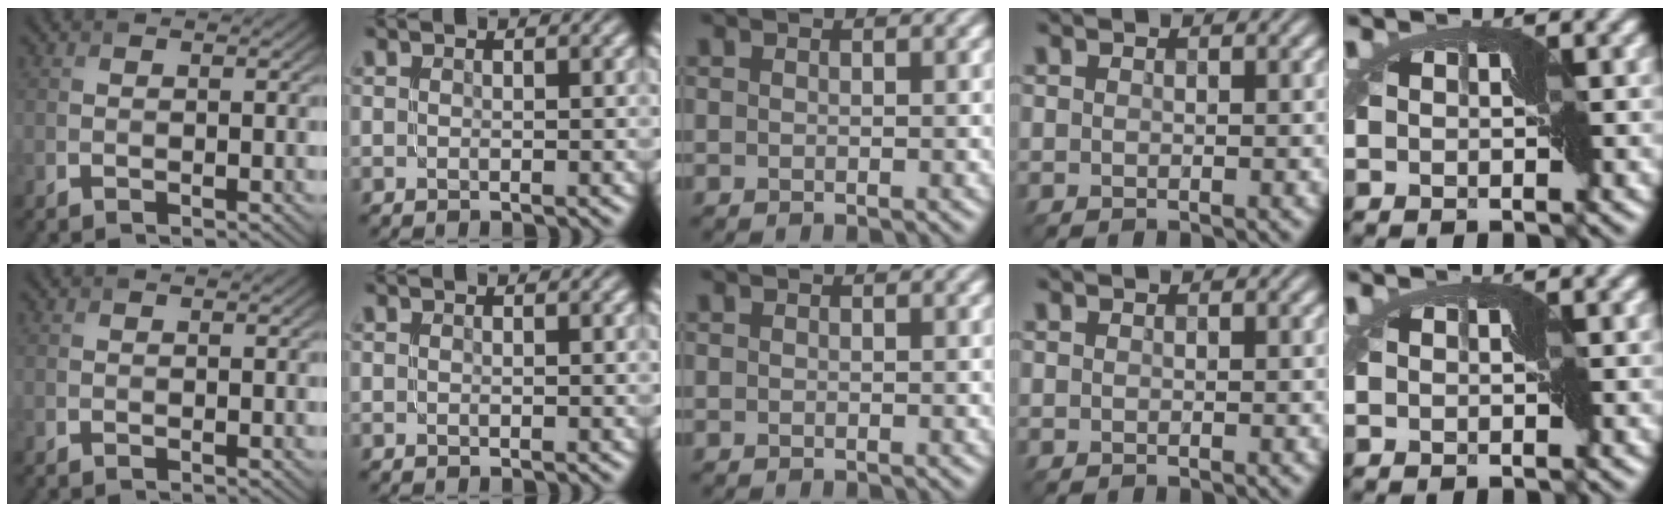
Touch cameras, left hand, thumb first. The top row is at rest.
{}